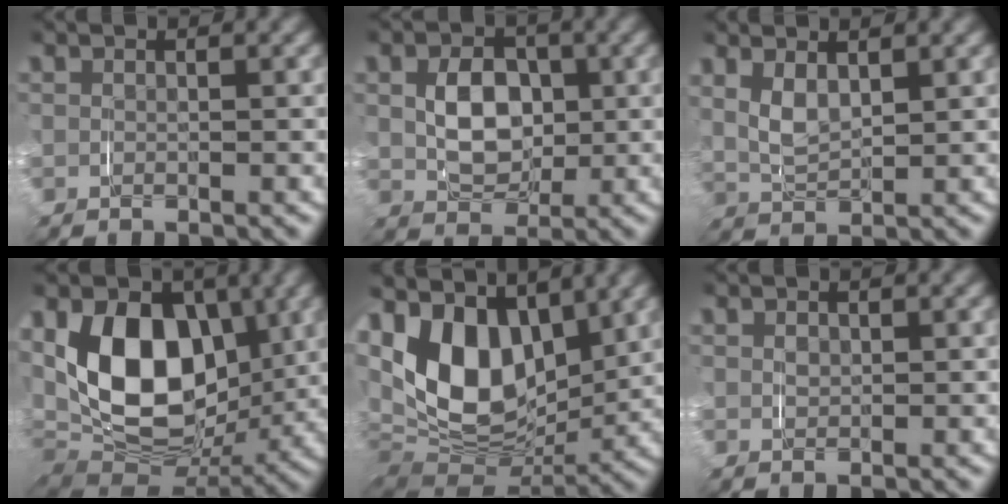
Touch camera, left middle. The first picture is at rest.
{"total": 4.7, "force": [0.1, 3.6, 3.1], "torque": [-0.054, -0.012, 0.008]}
{"total": 3.7, "force": [1.1, 2.3, 2.6], "torque": [-0.068, -0.011, 0.026]}
{"total": 12.5, "force": [1.3, 8.3, 9.2], "torque": [-0.175, -0.011, 0.016]}
{"total": 11.6, "force": [1.8, 7.5, 8.6], "torque": [-0.171, -0.010, 0.029]}
{"total": 0.6, "force": [0.1, 0.5, 0.2], "torque": [-0.010, -0.006, 0.006]}